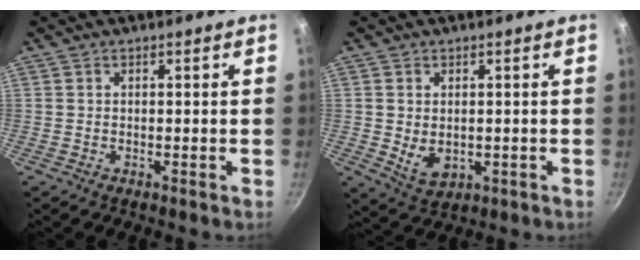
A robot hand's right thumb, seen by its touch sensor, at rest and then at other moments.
{"total": 5.4, "force": [-0.1, 3.8, 3.8], "torque": [-0.062, -0.013, 0.012]}